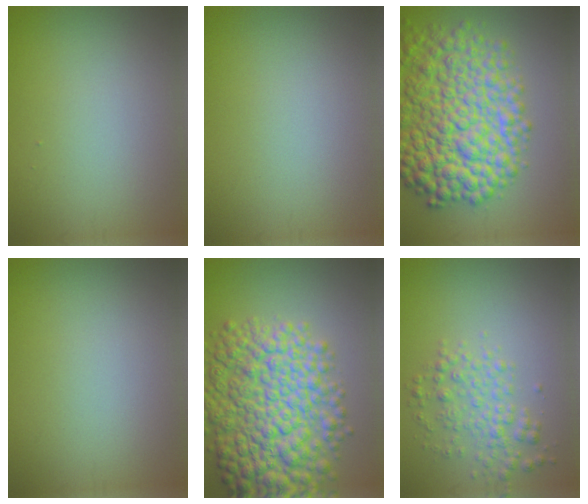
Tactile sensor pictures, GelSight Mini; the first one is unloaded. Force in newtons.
{"total": 0.0}
{"total": 11.4, "press": 11.4, "slide": 0.3}
{"total": 0.0}
{"total": 10.6, "press": 10.6, "slide": 0.2}
{"total": 3.0, "press": 3.0, "slide": 0.0}